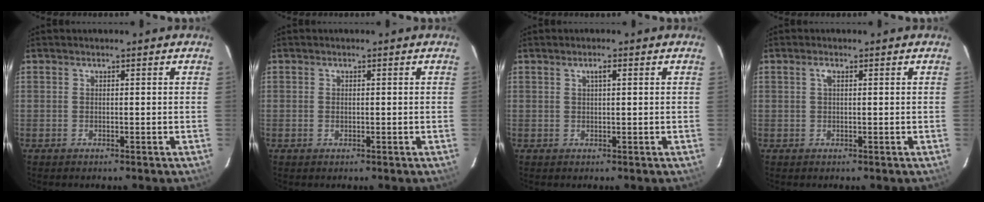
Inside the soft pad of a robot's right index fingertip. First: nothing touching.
{"total": 0.8, "force": [-0.1, 0.6, 0.4], "torque": [-0.007, 0.001, -0.001]}
{"total": 1.4, "force": [0.6, 0.2, 1.2], "torque": [-0.021, 0.005, 0.010]}
{"total": 1.0, "force": [0.4, 0.4, 0.9], "torque": [-0.018, 0.004, 0.004]}